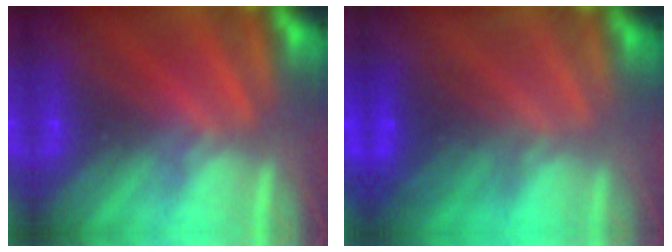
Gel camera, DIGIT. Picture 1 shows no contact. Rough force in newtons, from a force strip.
{"total": 2.7}